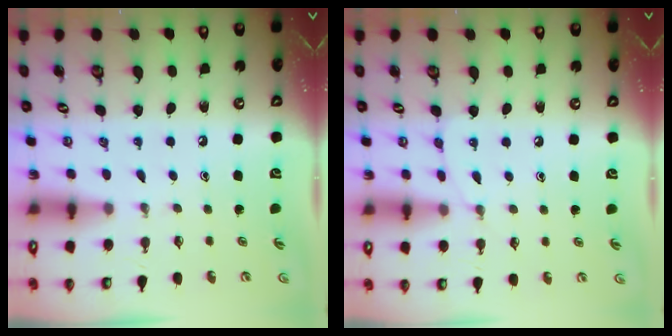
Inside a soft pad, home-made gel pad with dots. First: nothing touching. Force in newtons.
{"total": 5.8, "press": 5.8, "slide": 0.8}